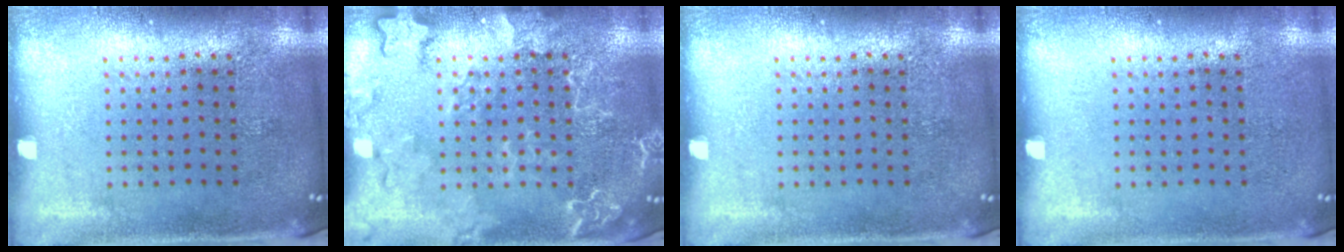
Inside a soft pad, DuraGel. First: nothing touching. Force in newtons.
{"total": 3.4, "press": 3.4, "slide": 0.5}
{"total": 0.0}
{"total": 0.0}